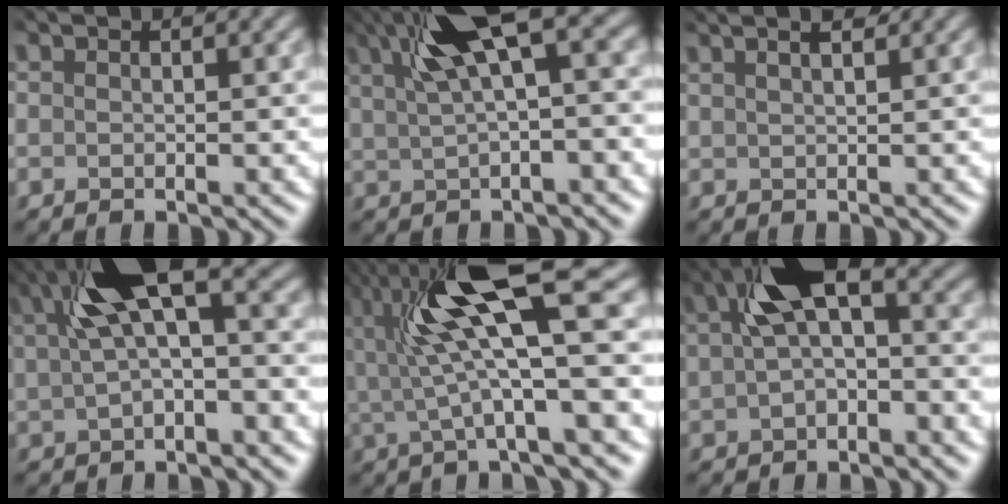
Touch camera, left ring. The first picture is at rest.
{"total": 7.1, "force": [3.3, 2.1, 5.9], "torque": [-0.123, 0.014, 0.064]}
{"total": 3.3, "force": [2.4, 1.2, 1.9], "torque": [-0.018, 0.026, 0.021]}
{"total": 6.1, "force": [1.8, 2.1, 5.4], "torque": [-0.111, 0.009, 0.028]}
{"total": 8.8, "force": [1.7, 1.7, 8.5], "torque": [-0.171, -0.002, 0.038]}
{"total": 5.7, "force": [0.8, 2.9, 4.9], "torque": [-0.098, 0.012, 0.010]}